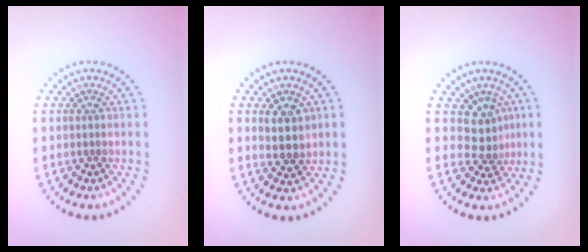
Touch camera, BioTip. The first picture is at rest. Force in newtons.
{"total": 2.8, "press": 2.7, "slide": 0.9}
{"total": 2.8, "press": 1.9, "slide": 2.0}